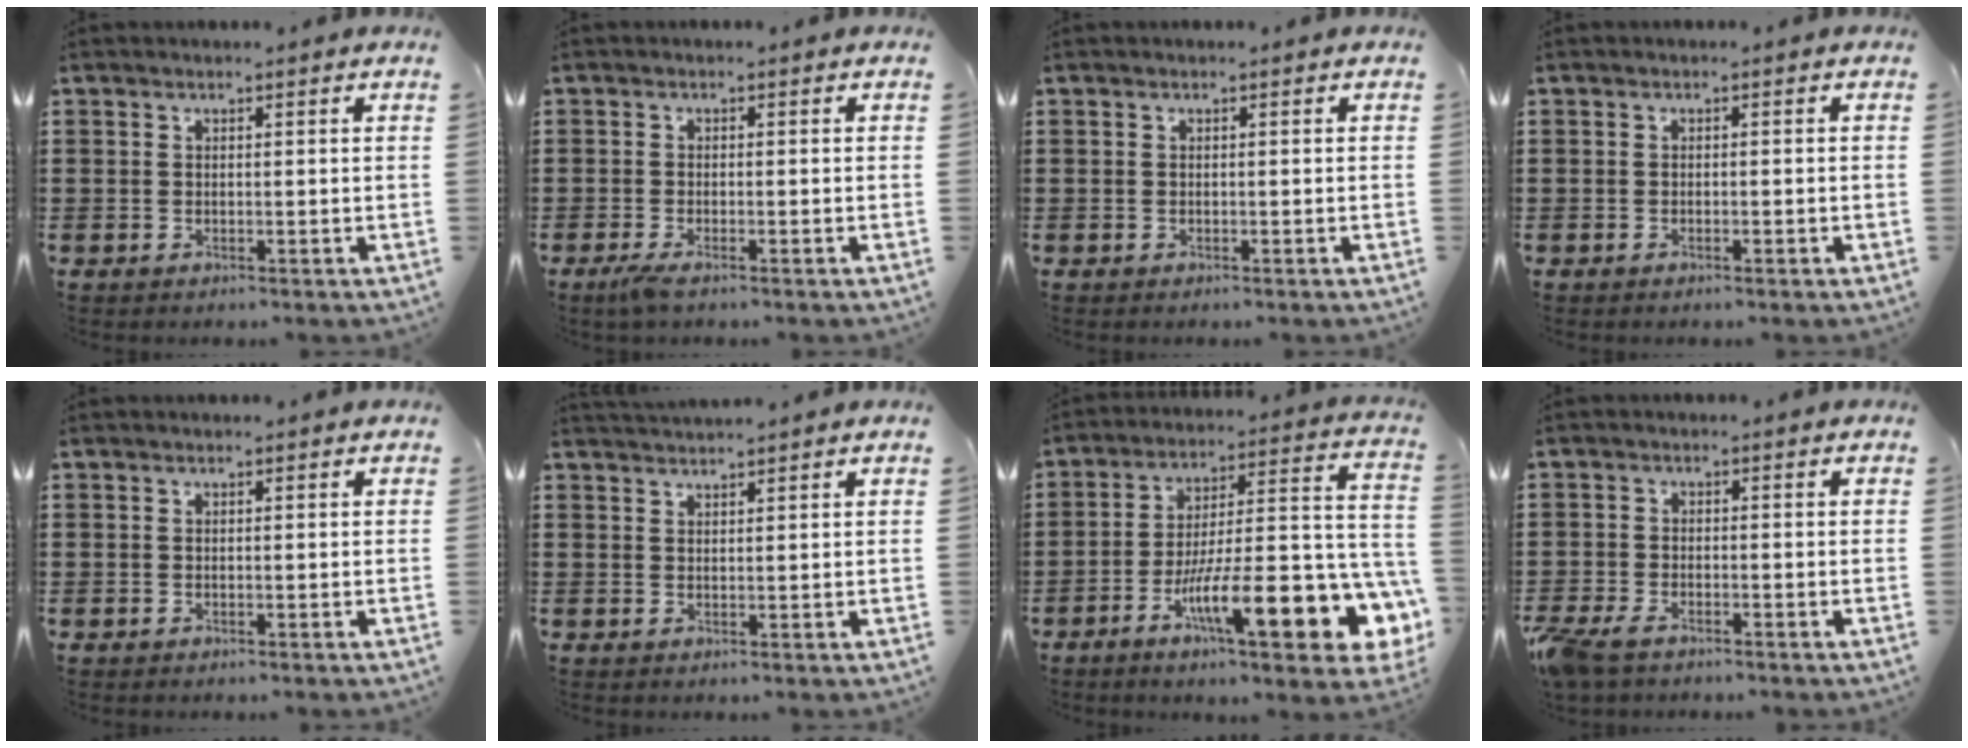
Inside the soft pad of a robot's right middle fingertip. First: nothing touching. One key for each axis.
{"total": 1.5, "fx": -0.9, "fy": 0.1, "fz": 1.3, "tx": -0.028, "ty": -0.008, "tz": -0.017}
{"total": 0.0}
{"total": 0.5, "fx": -0.4, "fy": 0.0, "fz": 0.3, "tx": -0.010, "ty": -0.006, "tz": -0.005}
{"total": 0.0}
{"total": 1.7, "fx": 1.7, "fy": 0.0, "fz": -0.1, "tx": -0.001, "ty": 0.003, "tz": 0.032}
{"total": 15.8, "fx": -6.7, "fy": 3.6, "fz": 13.9, "tx": -0.225, "ty": -0.017, "tz": -0.108}
{"total": 2.9, "fx": -2.4, "fy": 0.8, "fz": 1.5, "tx": -0.054, "ty": -0.008, "tz": -0.054}